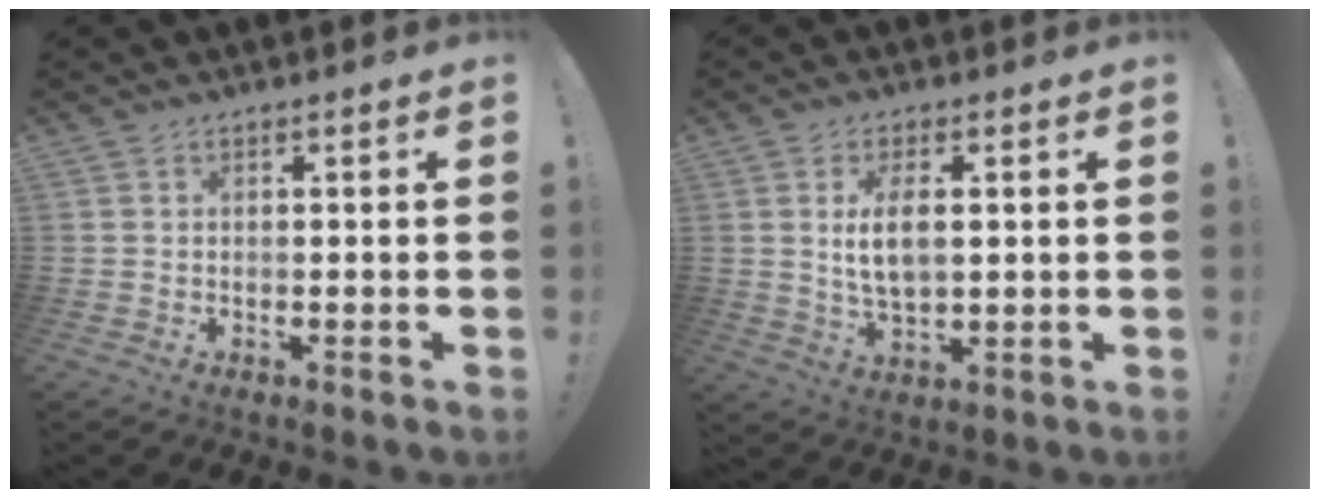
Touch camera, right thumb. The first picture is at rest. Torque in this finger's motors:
{"motor_torque": [0.40, -0.05, 0.42, 0.49, 0.23]}